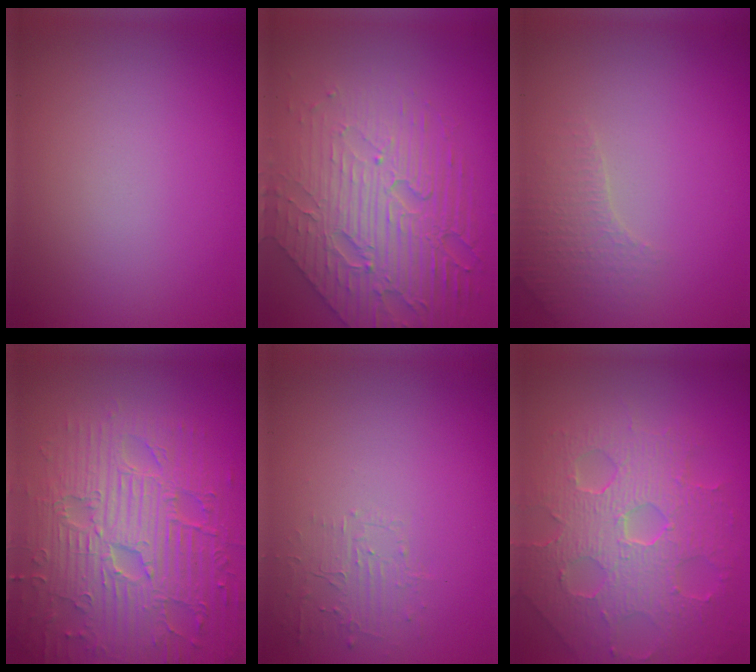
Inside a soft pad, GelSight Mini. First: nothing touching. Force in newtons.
{"total": 8.4, "press": 5.7, "slide": 6.2}
{"total": 2.3, "press": 2.2, "slide": 0.7}
{"total": 9.4, "press": 6.8, "slide": 6.5}
{"total": 1.5, "press": 0.1, "slide": 1.5}
{"total": 8.6, "press": 5.9, "slide": 6.2}